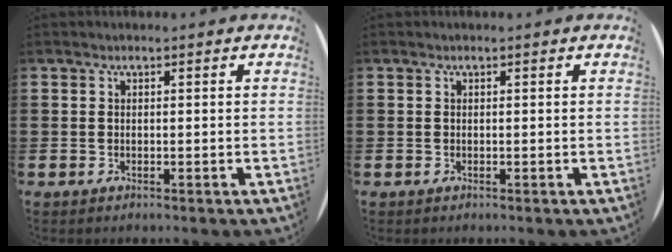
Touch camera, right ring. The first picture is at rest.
{"total": 0.0}